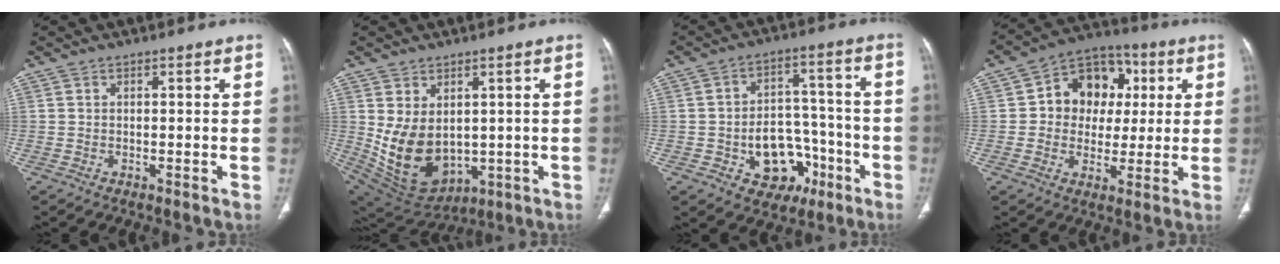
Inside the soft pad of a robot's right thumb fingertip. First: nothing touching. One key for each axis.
{"total": 13.0, "fx": 0.4, "fy": 9.1, "fz": 9.3, "tx": -0.151, "ty": -0.015, "tz": 0.048}
{"total": 13.2, "fx": -5.2, "fy": 9.6, "fz": 7.4, "tx": -0.059, "ty": 0.050, "tz": -0.066}
{"total": 13.4, "fx": 2.2, "fy": 10.9, "fz": 7.4, "tx": -0.057, "ty": 0.012, "tz": 0.027}